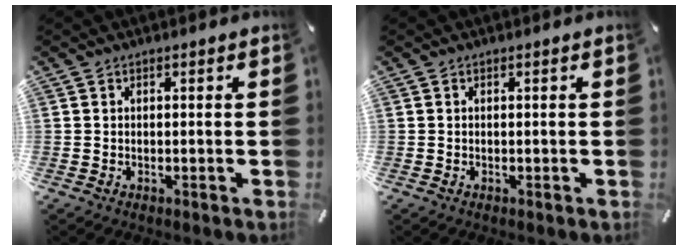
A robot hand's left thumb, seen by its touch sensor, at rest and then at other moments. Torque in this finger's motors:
{"motor_torque": [0.00, 0.00, -0.05, 0.05, 0.00]}